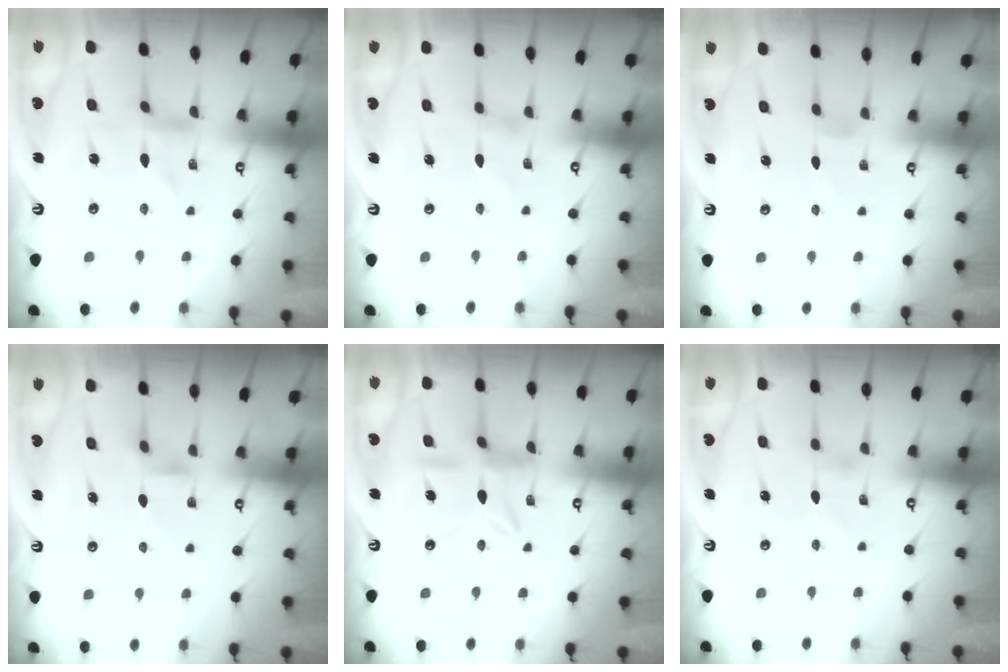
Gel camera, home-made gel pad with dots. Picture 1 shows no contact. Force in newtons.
{"total": 1.1, "press": 1.1, "slide": 0.1}
{"total": 0.0}
{"total": 2.5, "press": 2.5, "slide": 0.4}
{"total": 10.1, "press": 10.0, "slide": 1.0}
{"total": 0.9, "press": 0.9, "slide": 0.1}